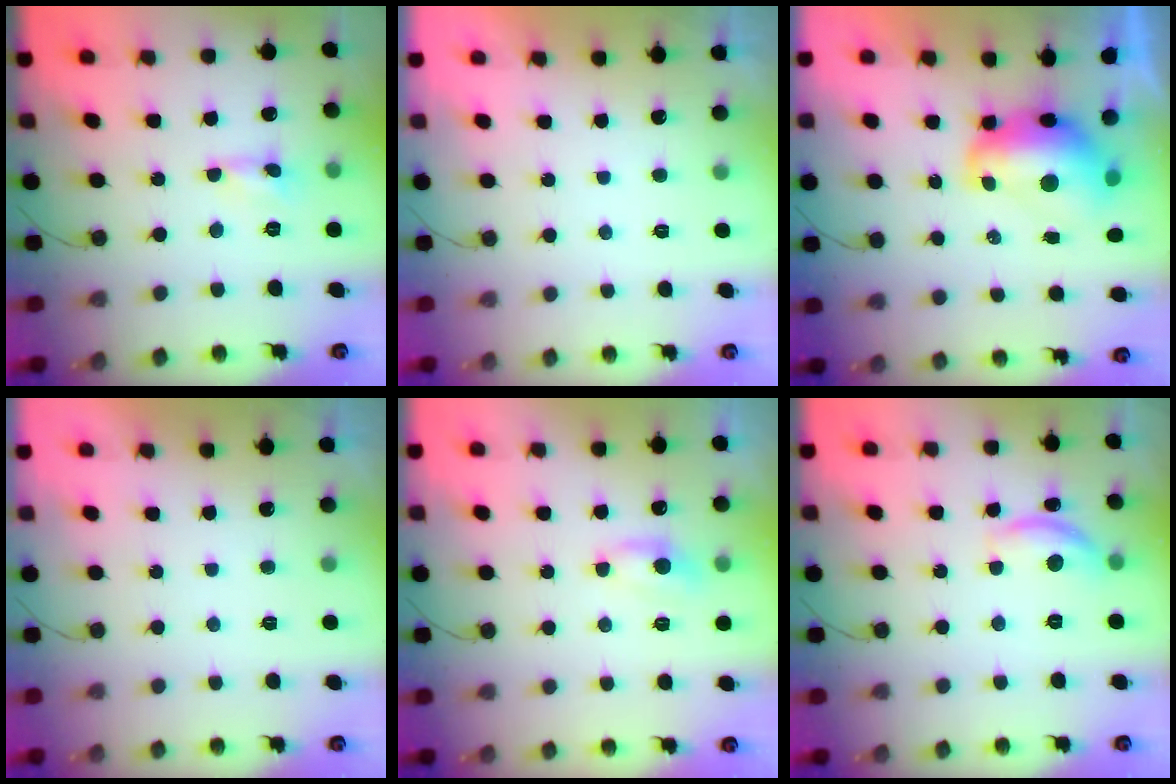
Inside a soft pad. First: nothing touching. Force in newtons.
{"total": 0.0}
{"total": 10.5, "press": 10.5, "slide": 1.1}
{"total": 0.0}
{"total": 6.2, "press": 6.2, "slide": 0.8}
{"total": 9.7, "press": 9.7, "slide": 0.7}